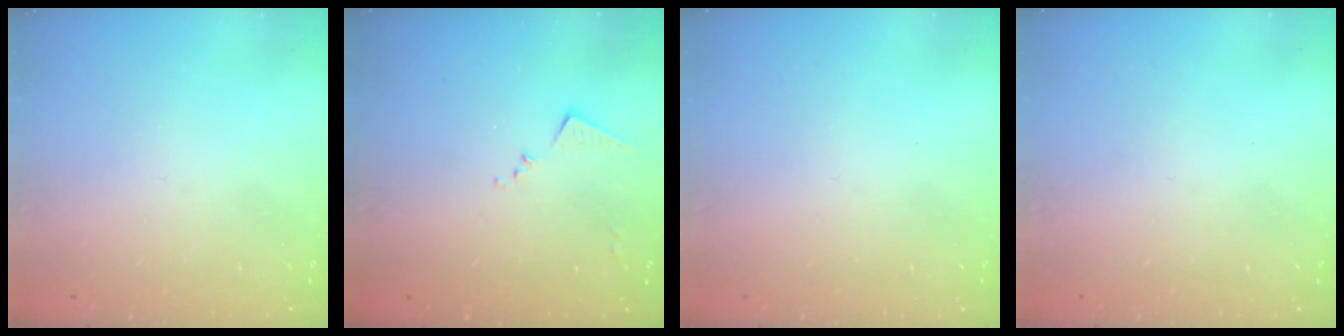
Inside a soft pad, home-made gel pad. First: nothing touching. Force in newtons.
{"total": 7.1, "press": 7.1, "slide": 0.4}
{"total": 0.0}
{"total": 0.0}